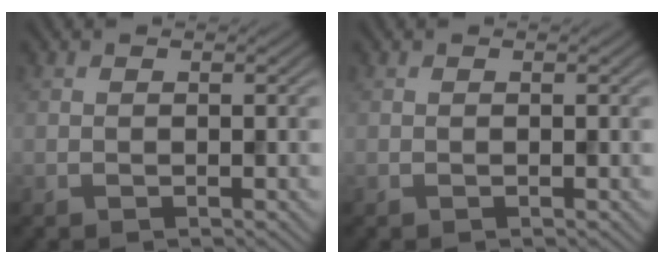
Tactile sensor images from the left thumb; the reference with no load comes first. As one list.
[{"total": 0.0}]